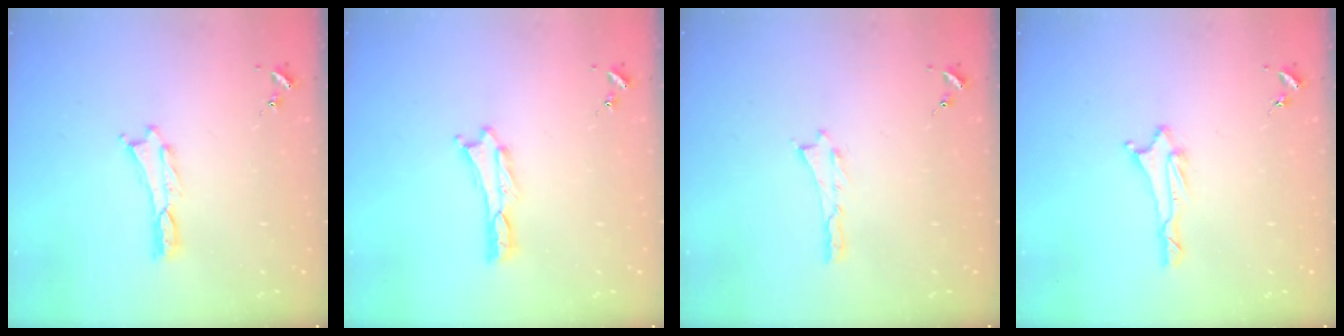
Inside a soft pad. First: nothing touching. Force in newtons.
{"total": 0.0}
{"total": 0.0}
{"total": 1.7, "press": 1.6, "slide": 0.5}